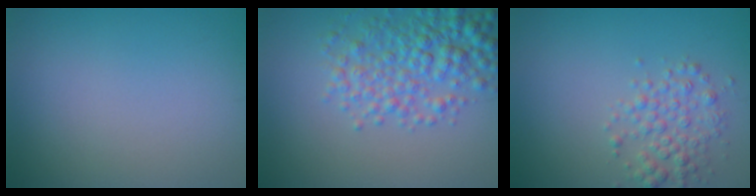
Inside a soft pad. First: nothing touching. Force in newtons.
{"total": 5.0, "press": 5.0, "slide": 0.2}
{"total": 2.7, "press": 2.7, "slide": 0.0}